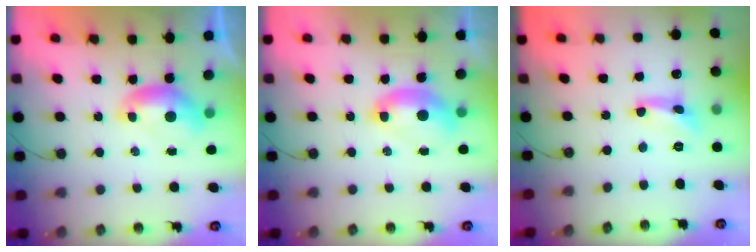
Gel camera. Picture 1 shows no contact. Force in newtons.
{"total": 2.6, "press": 2.6, "slide": 0.6}
{"total": 2.5, "press": 2.5, "slide": 0.2}